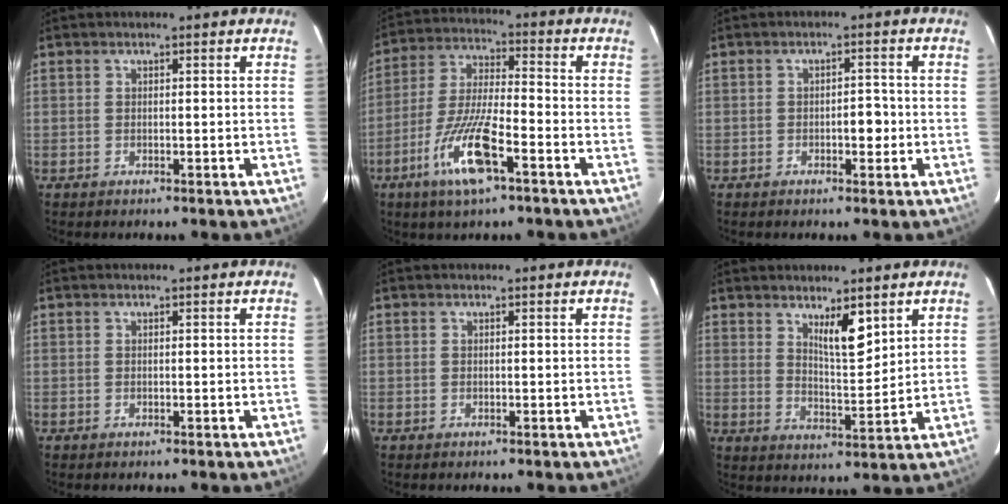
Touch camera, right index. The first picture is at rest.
{"total": 12.4, "force": [-6.2, 2.1, 10.5], "torque": [-0.216, -0.011, -0.116]}
{"total": 2.9, "force": [-0.8, 1.3, 2.5], "torque": [-0.034, 0.006, -0.010]}
{"total": 0.0}
{"total": 0.0}
{"total": 6.1, "force": [3.6, 1.3, 4.7], "torque": [-0.084, -0.012, 0.068]}